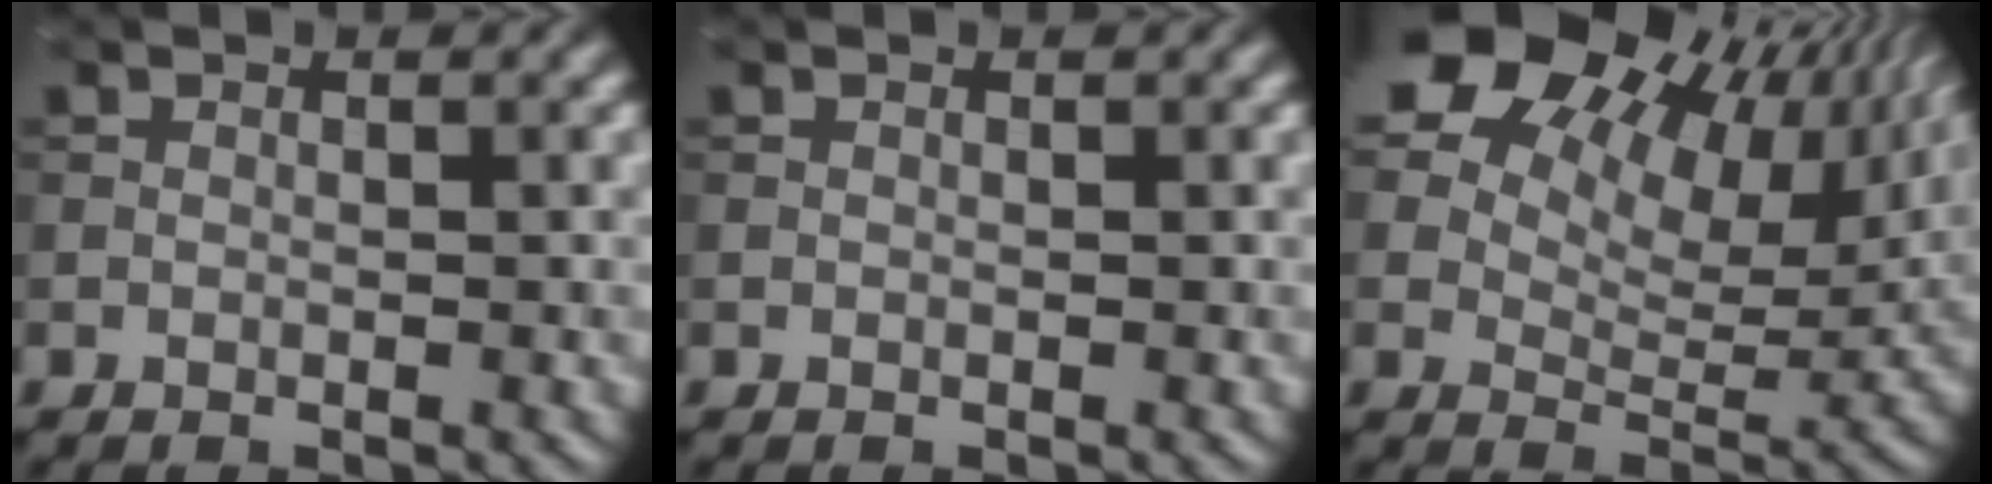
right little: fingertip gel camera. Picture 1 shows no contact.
{"total": 0.0}
{"total": 20.5, "force": [10.8, 12.6, 12.0], "torque": [-0.217, 0.078, 0.185]}